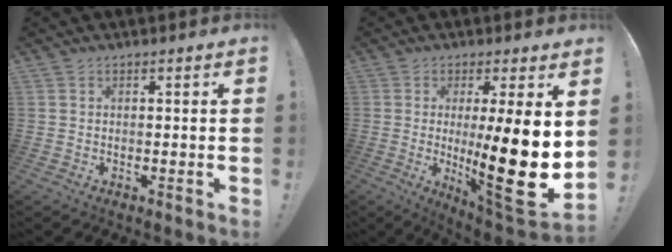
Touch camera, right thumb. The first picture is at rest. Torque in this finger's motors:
{"motor_torque": [1.74, 3.26, 1.47, -0.87, 0.48]}